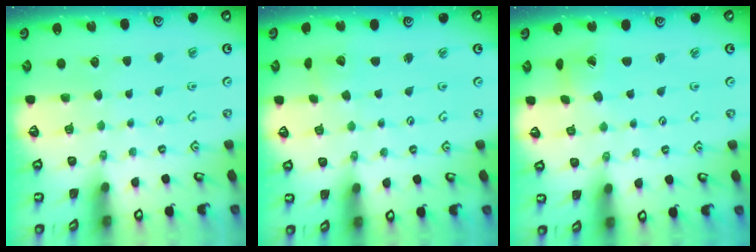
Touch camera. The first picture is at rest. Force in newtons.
{"total": 2.4, "press": 2.4, "slide": 0.2}
{"total": 2.2, "press": 2.2, "slide": 0.3}